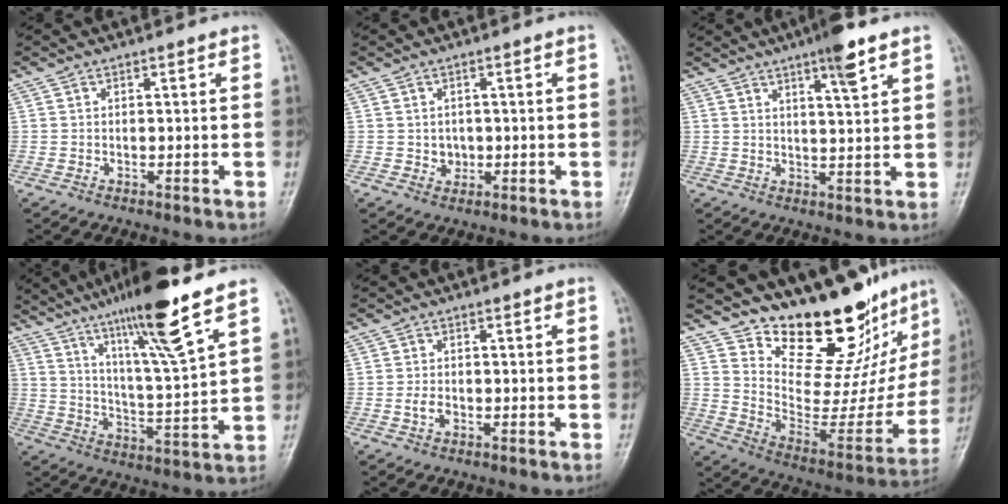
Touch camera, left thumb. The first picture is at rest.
{"total": 2.1, "force": [0.1, 1.9, 0.8], "torque": [-0.003, 0.000, 0.006]}
{"total": 6.8, "force": [4.2, 0.8, 5.2], "torque": [-0.080, -0.020, 0.066]}
{"total": 16.5, "force": [10.7, 0.8, 12.5], "torque": [-0.210, -0.054, 0.184]}
{"total": 2.0, "force": [-0.4, 1.4, 1.4], "torque": [-0.024, 0.001, -0.009]}
{"total": 22.0, "force": [17.8, 7.8, 10.1], "torque": [-0.090, -0.138, 0.271]}